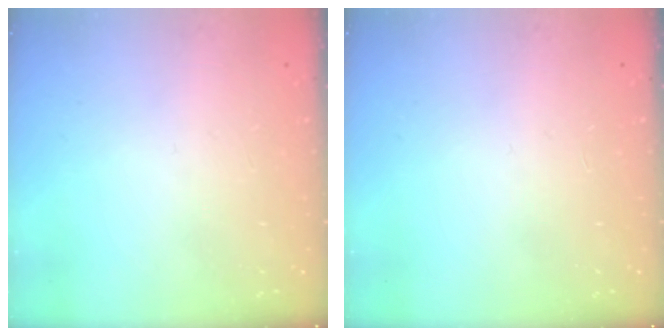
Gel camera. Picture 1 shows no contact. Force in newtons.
{"total": 0.0}